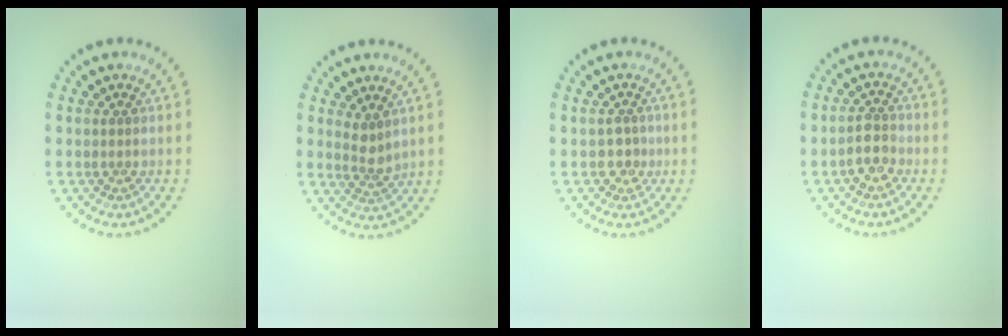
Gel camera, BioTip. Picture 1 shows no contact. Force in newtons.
{"total": 1.9, "press": 1.4, "slide": 1.2}
{"total": 1.3, "press": 1.2, "slide": 0.5}
{"total": 2.2, "press": 2.0, "slide": 0.8}